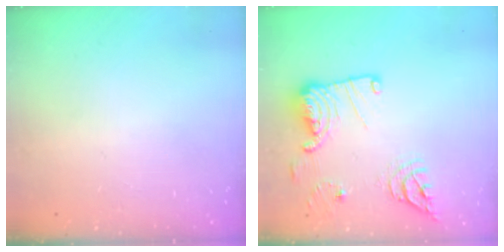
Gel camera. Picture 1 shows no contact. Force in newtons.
{"total": 17.4, "press": 17.2, "slide": 2.7}